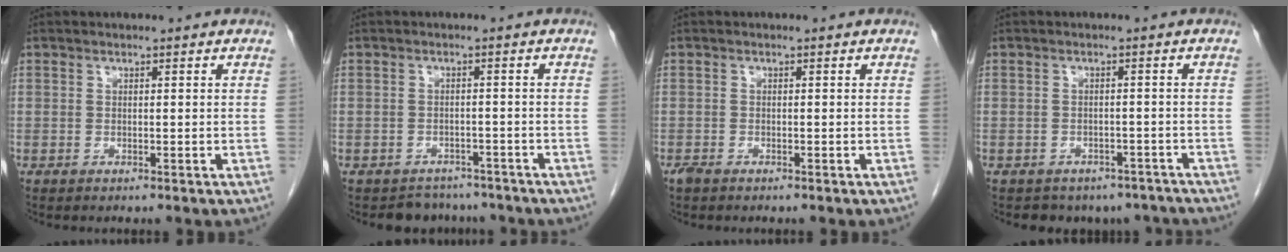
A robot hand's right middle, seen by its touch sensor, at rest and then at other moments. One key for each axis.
{"total": 4.6, "fx": -4.0, "fy": 2.1, "fz": -0.5, "tx": 0.010, "ty": 0.013, "tz": -0.055}
{"total": 1.2, "fx": -0.9, "fy": 0.4, "fz": 0.6, "tx": -0.017, "ty": -0.003, "tz": -0.016}
{"total": 8.1, "fx": -6.7, "fy": 4.5, "fz": 0.7, "tx": 0.002, "ty": 0.015, "tz": -0.068}